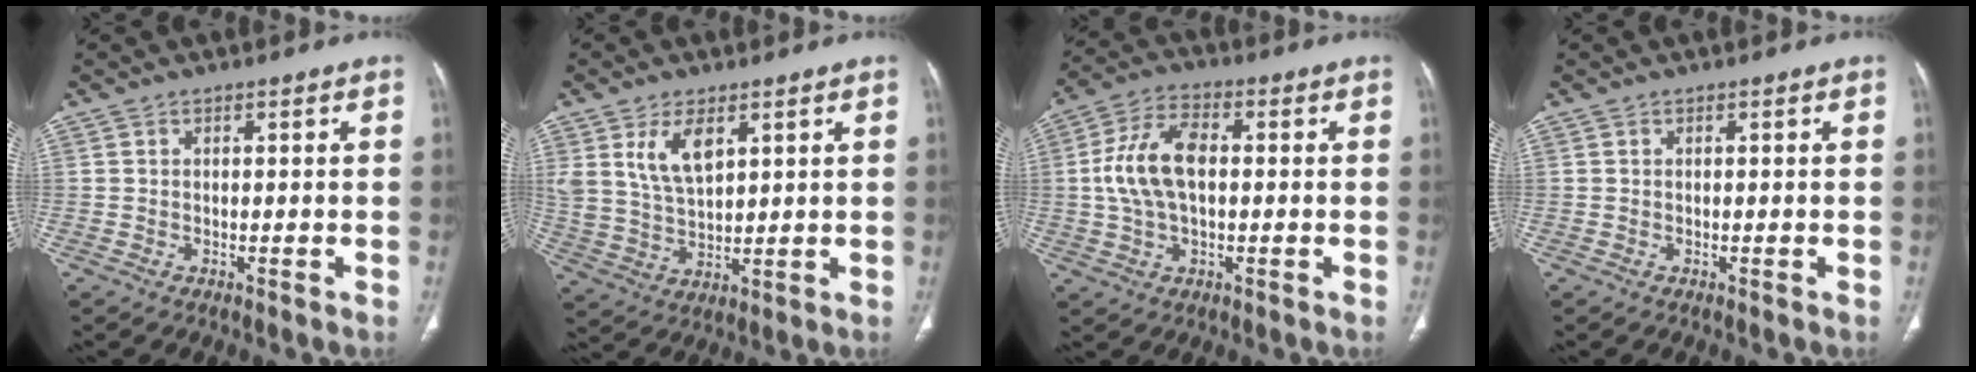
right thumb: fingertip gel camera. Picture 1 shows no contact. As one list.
[{"total": 8.2, "force": [3.9, 4.1, 6.0], "torque": [-0.106, -0.018, 0.086]}, {"total": 11.4, "force": [0.6, 6.4, 9.4], "torque": [-0.189, 0.020, 0.009]}, {"total": 0.0}]